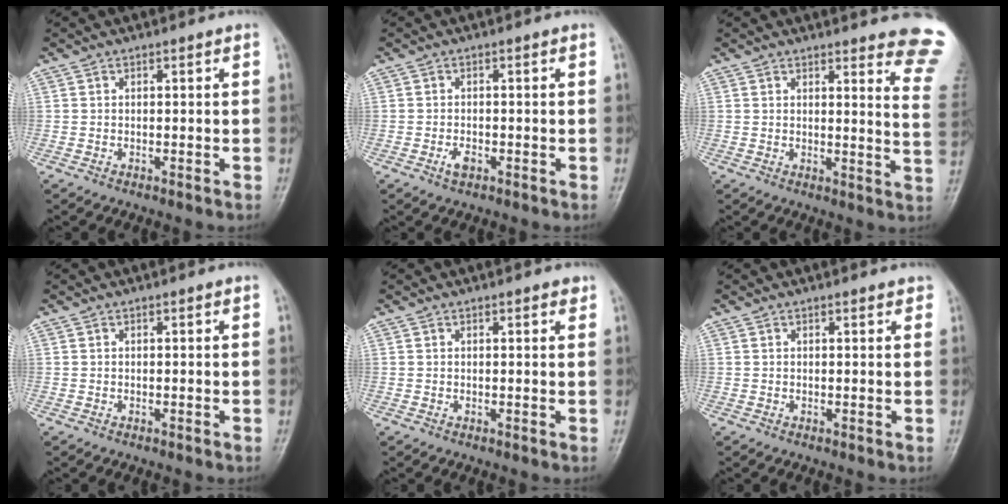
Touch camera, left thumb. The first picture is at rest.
{"total": 1.9, "force": [-0.9, 1.0, 1.4], "torque": [-0.026, 0.002, -0.018]}
{"total": 12.9, "force": [11.6, 1.8, 5.4], "torque": [-0.025, -0.102, 0.100]}
{"total": 0.0}
{"total": 1.2, "force": [0.8, 0.5, 0.8], "torque": [-0.007, -0.002, 0.007]}
{"total": 1.2, "force": [0.9, 0.5, 0.6], "torque": [-0.004, 0.000, 0.008]}